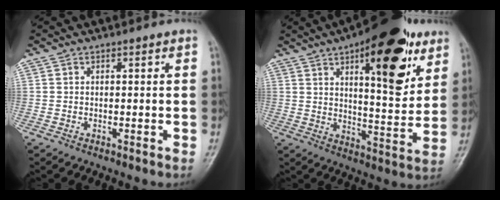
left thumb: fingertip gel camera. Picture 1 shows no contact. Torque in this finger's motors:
{"motor_torque": [1.07, 0.15, 1.69, -1.07, 0.43]}